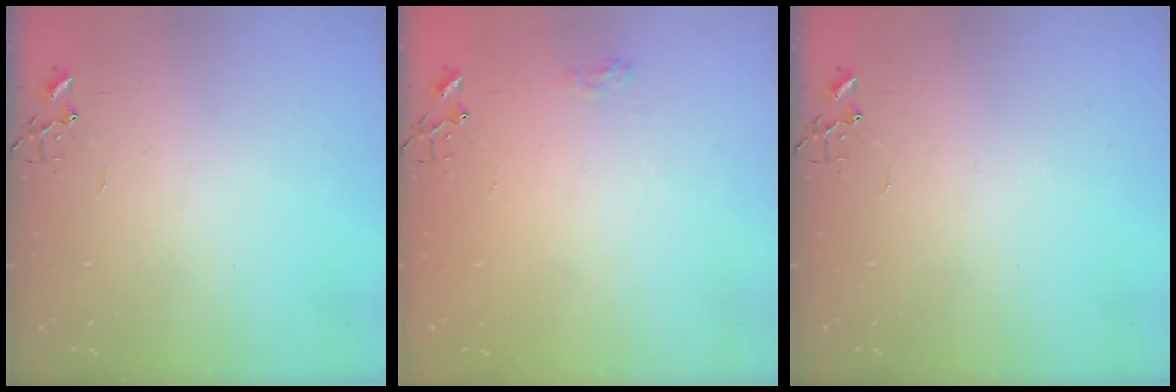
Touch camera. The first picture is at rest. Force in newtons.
{"total": 5.8, "press": 5.7, "slide": 0.7}
{"total": 0.0}